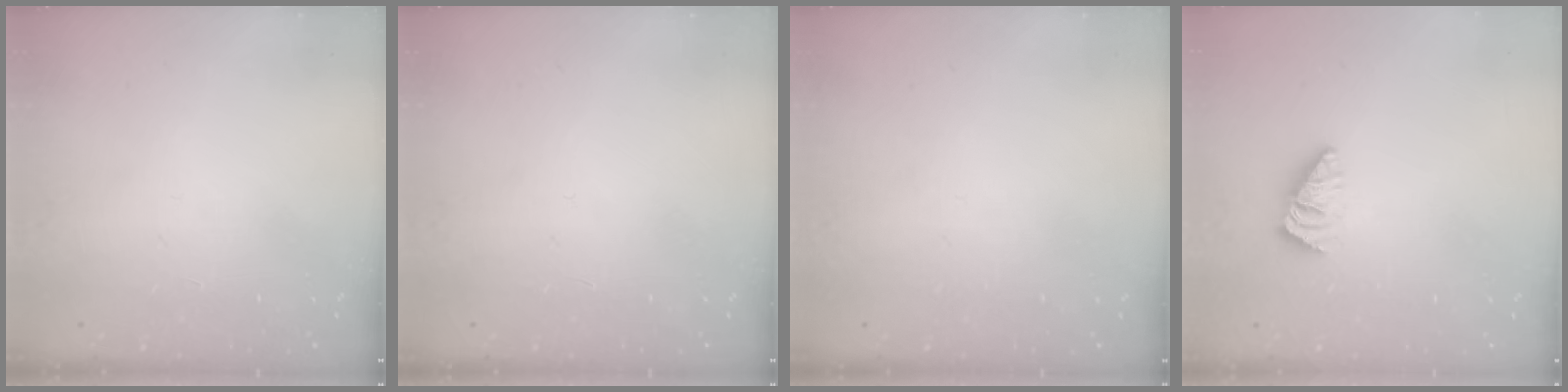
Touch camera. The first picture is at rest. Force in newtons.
{"total": 0.0}
{"total": 0.0}
{"total": 1.1, "press": 1.0, "slide": 0.3}